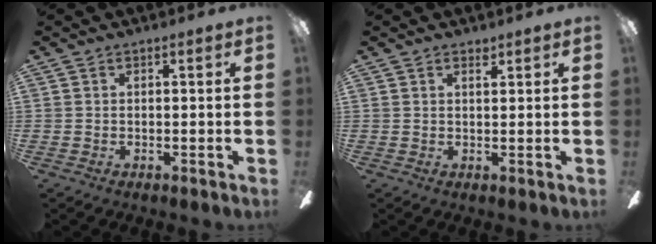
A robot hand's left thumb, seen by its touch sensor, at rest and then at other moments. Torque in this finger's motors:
{"motor_torque": [-0.07, -0.01, -0.09, -0.10, 0.04]}